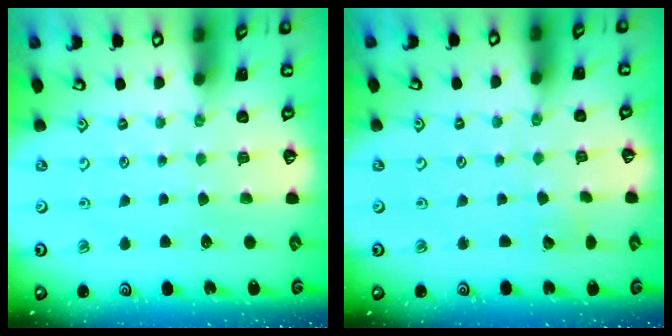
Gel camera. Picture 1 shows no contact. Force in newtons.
{"total": 2.7, "press": 2.7, "slide": 0.3}